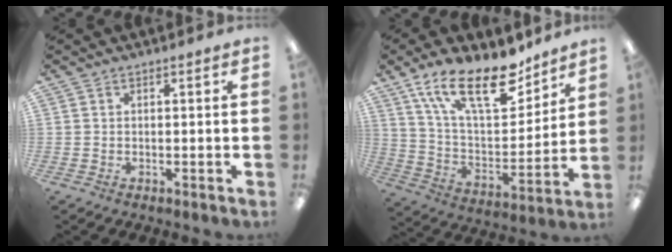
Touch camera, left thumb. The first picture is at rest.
{"total": 21.7, "force": [14.5, 8.6, 13.7], "torque": [-0.235, -0.079, 0.252]}